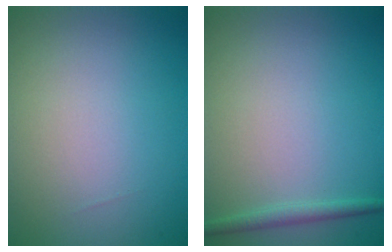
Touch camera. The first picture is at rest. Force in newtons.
{"total": 1.3, "press": 1.3, "slide": 0.1}